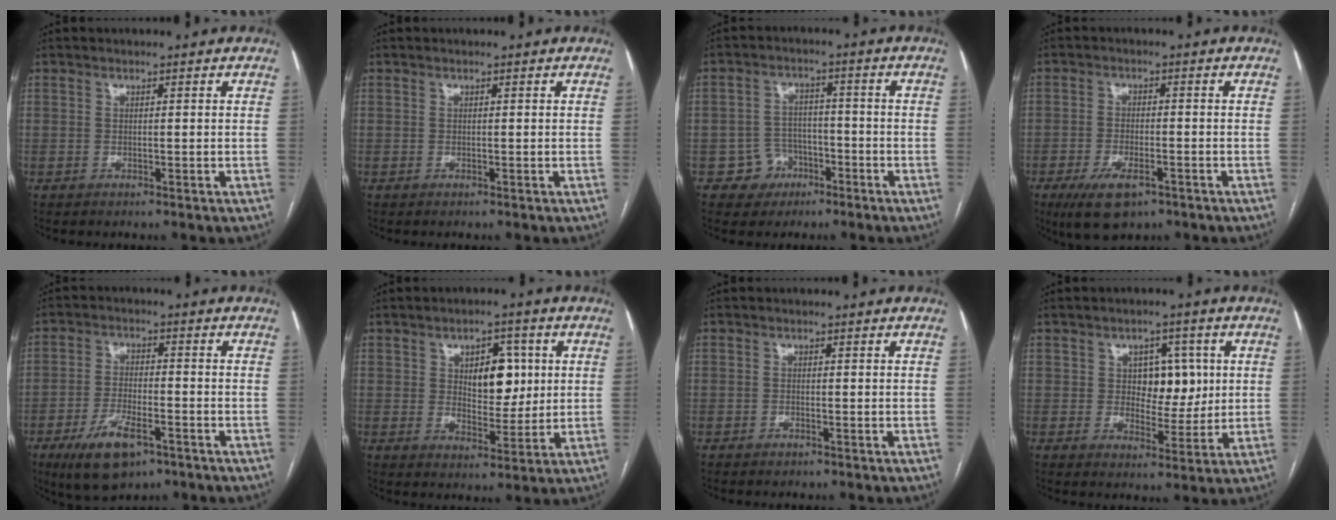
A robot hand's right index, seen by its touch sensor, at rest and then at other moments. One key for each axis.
{"total": 0.0}
{"total": 5.3, "fx": -2.6, "fy": 4.7, "fz": 0.2, "tx": 0.008, "ty": 0.017, "tz": -0.037}
{"total": 7.0, "fx": -4.1, "fy": 2.8, "fz": 4.9, "tx": -0.094, "ty": -0.009, "tz": -0.064}
{"total": 9.1, "fx": -5.2, "fy": 3.5, "fz": 6.6, "tx": -0.130, "ty": -0.010, "tz": -0.085}
{"total": 7.8, "fx": 2.0, "fy": 4.2, "fz": 6.2, "tx": -0.085, "ty": 0.009, "tz": 0.037}
{"total": 0.6, "fx": -0.4, "fy": 0.3, "fz": 0.2, "tx": -0.008, "ty": 0.001, "tz": -0.006}
{"total": 6.9, "fx": 1.3, "fy": 4.5, "fz": 5.0, "tx": -0.060, "ty": 0.013, "tz": 0.027}